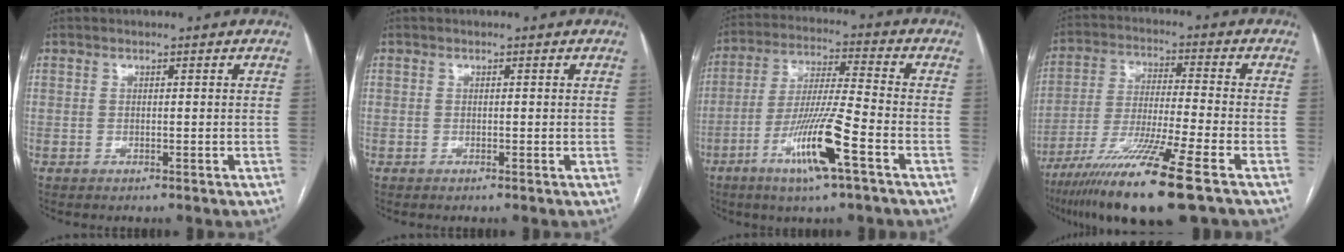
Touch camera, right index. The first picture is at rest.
{"total": 0.0}
{"total": 12.5, "force": [-5.8, 0.1, 11.0], "torque": [-0.215, -0.014, -0.111]}
{"total": 15.1, "force": [-9.9, -1.1, 11.3], "torque": [-0.218, -0.049, -0.175]}